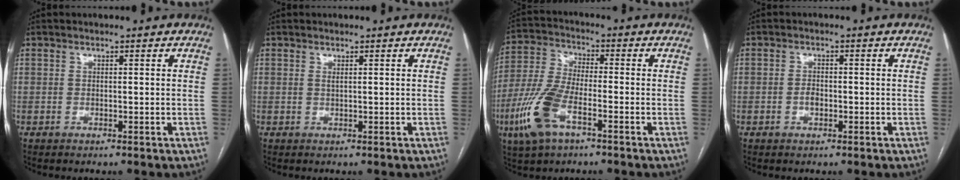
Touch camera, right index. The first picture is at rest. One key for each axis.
{"total": 0.5, "fx": 0.3, "fy": 0.1, "fz": 0.5, "tx": -0.013, "ty": -0.003, "tz": 0.006}
{"total": 11.1, "fx": -5.0, "fy": 4.0, "fz": 9.1, "tx": -0.218, "ty": -0.007, "tz": -0.098}
{"total": 1.8, "fx": -0.5, "fy": 1.0, "fz": 1.4, "tx": -0.023, "ty": 0.004, "tz": -0.008}